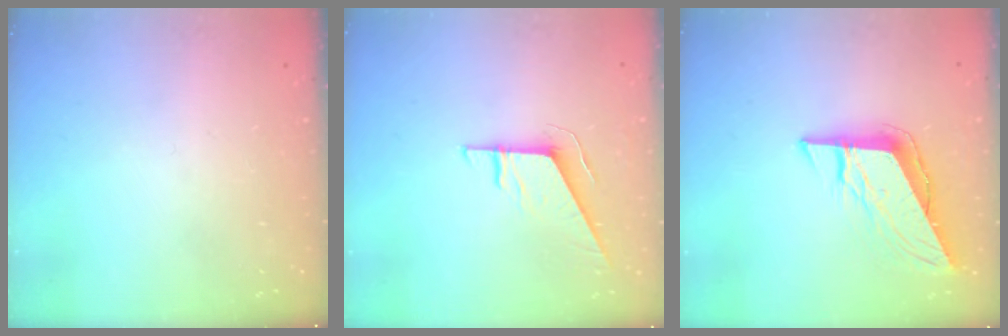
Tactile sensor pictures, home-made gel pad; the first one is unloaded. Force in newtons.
{"total": 8.0, "press": 7.9, "slide": 0.3}
{"total": 10.5, "press": 10.5, "slide": 0.9}